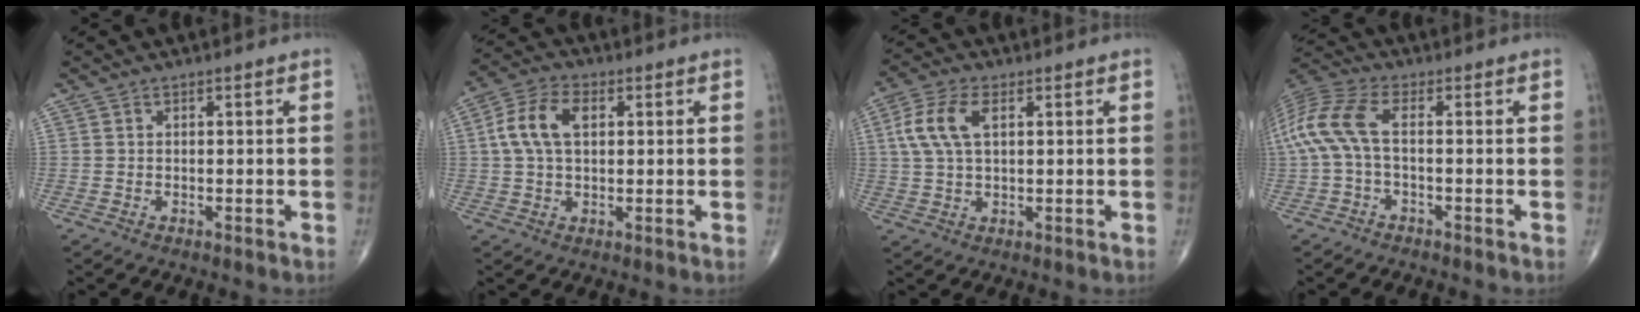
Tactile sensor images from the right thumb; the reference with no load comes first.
{"total": 8.6, "force": [1.8, 5.1, 6.8], "torque": [-0.139, 0.019, 0.031]}
{"total": 7.9, "force": [2.2, 4.0, 6.4], "torque": [-0.148, 0.013, 0.042]}
{"total": 9.9, "force": [-0.4, 4.0, 9.0], "torque": [-0.223, 0.032, -0.014]}